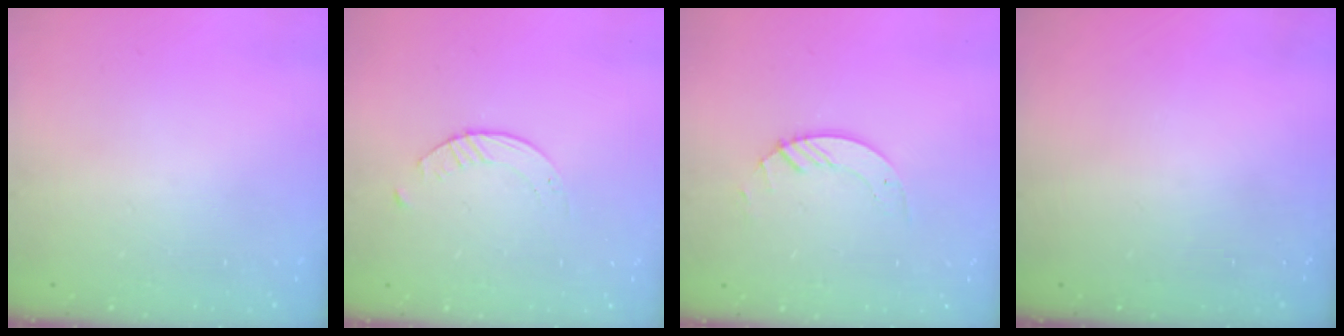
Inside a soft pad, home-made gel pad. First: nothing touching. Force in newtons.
{"total": 1.6, "press": 1.6, "slide": 0.3}
{"total": 3.7, "press": 3.7, "slide": 0.4}
{"total": 0.0}